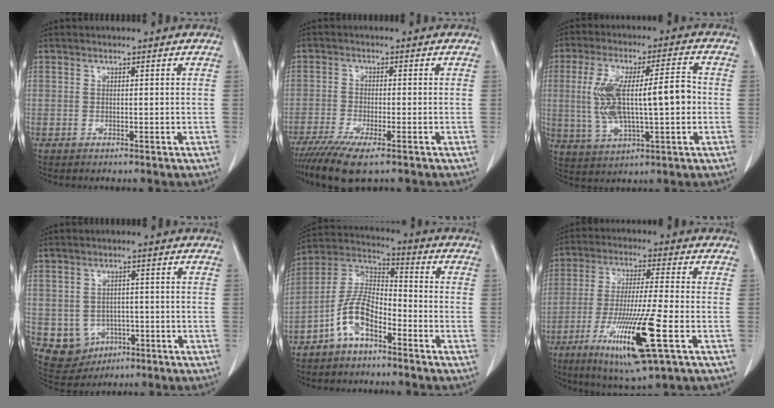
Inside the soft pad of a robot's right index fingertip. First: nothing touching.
{"total": 6.7, "force": [-4.7, 0.9, 4.7], "torque": [-0.079, -0.017, -0.077]}
{"total": 13.6, "force": [-0.2, 3.6, 13.1], "torque": [-0.259, 0.024, 0.007]}
{"total": 6.1, "force": [-1.8, 5.6, 1.6], "torque": [-0.027, 0.007, -0.012]}
{"total": 8.8, "force": [-4.9, 3.6, 6.3], "torque": [-0.141, 0.020, -0.099]}
{"total": 15.2, "force": [-6.1, 0.4, 13.9], "torque": [-0.269, -0.034, -0.105]}